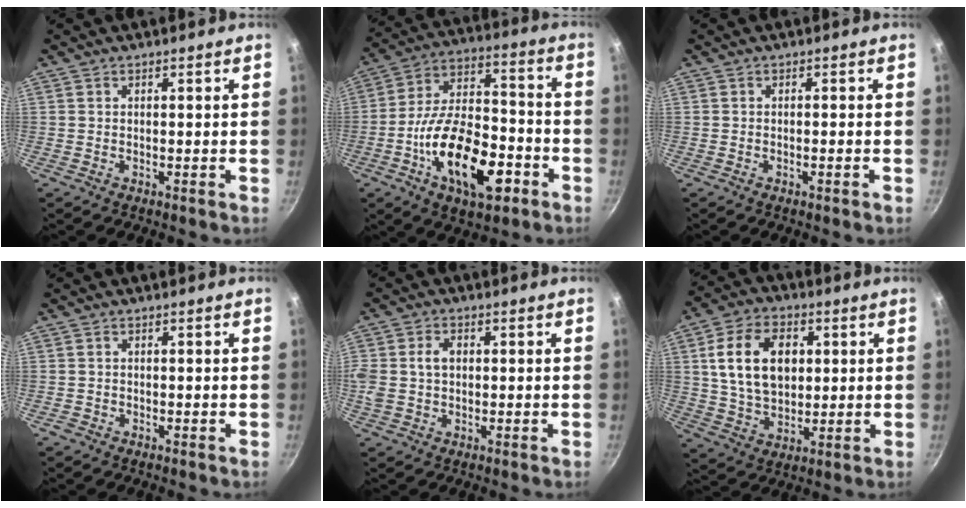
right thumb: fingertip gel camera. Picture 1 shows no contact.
{"total": 20.5, "force": [-8.0, 10.2, 16.0], "torque": [-0.242, 0.048, -0.140]}
{"total": 0.9, "force": [-0.5, 0.0, 0.8], "torque": [-0.021, 0.004, -0.008]}
{"total": 0.7, "force": [-0.5, 0.6, 0.1], "torque": [-0.002, 0.003, -0.007]}
{"total": 6.2, "force": [0.6, 4.5, 4.2], "torque": [-0.077, 0.011, 0.005]}
{"total": 14.8, "force": [3.0, 10.1, 10.4], "torque": [-0.163, 0.000, 0.052]}